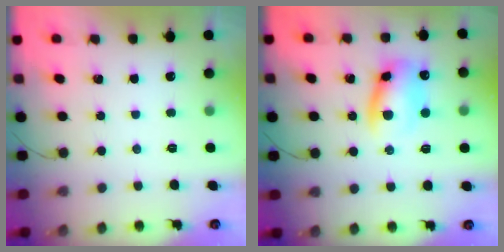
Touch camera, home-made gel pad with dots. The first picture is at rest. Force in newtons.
{"total": 11.2, "press": 11.1, "slide": 1.4}